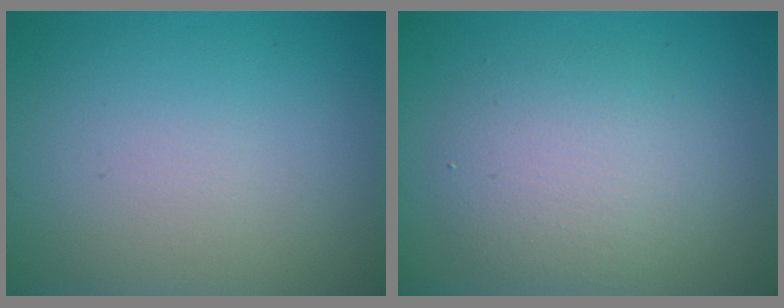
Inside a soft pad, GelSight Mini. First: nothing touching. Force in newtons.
{"total": 4.1, "press": 4.1, "slide": 0.3}